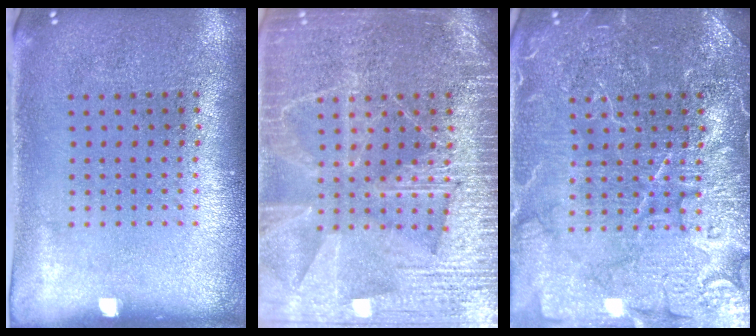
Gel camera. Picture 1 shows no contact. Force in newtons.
{"total": 6.5, "press": 6.5, "slide": 0.8}
{"total": 7.1, "press": 7.0, "slide": 1.0}